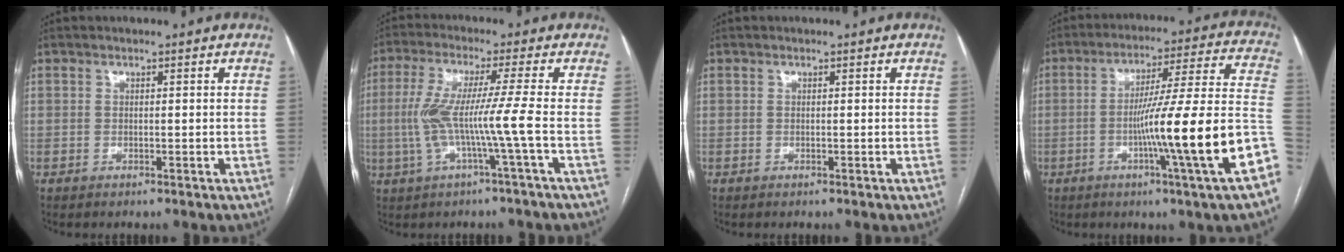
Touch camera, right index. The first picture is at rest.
{"total": 8.4, "force": [-1.6, -1.5, 8.1], "torque": [-0.175, 0.004, -0.031]}
{"total": 0.0}
{"total": 20.0, "force": [-6.3, -1.5, 18.9], "torque": [-0.220, 0.008, -0.098]}